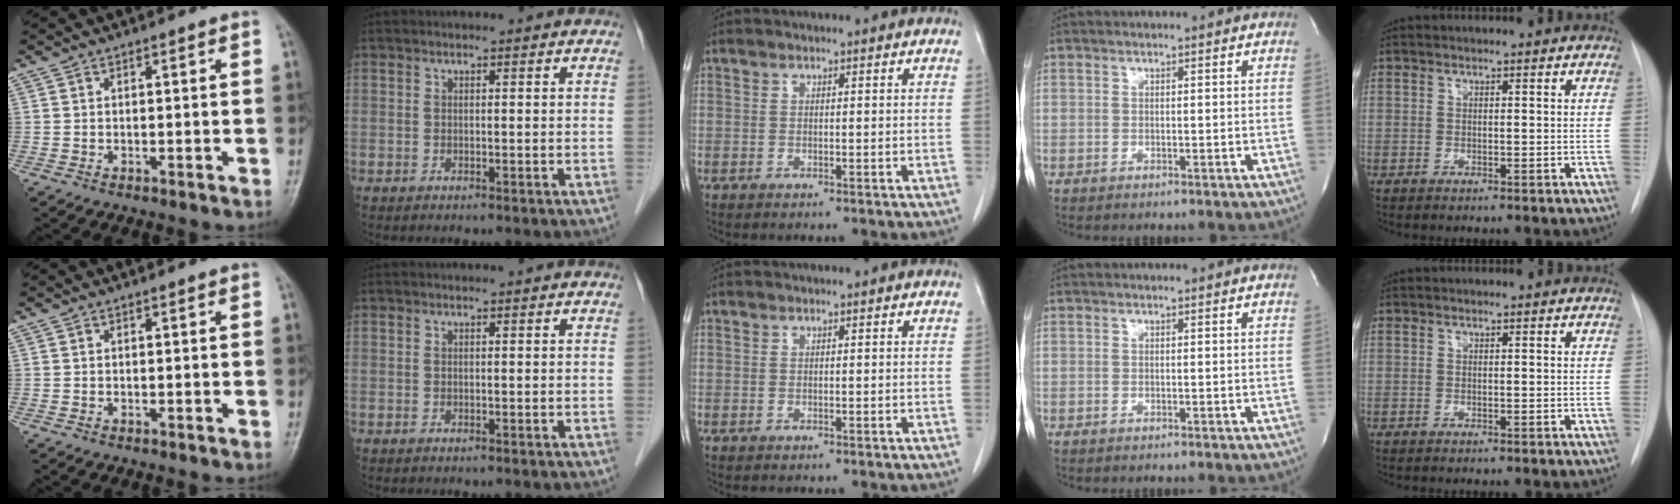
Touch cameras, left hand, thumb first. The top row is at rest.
{}